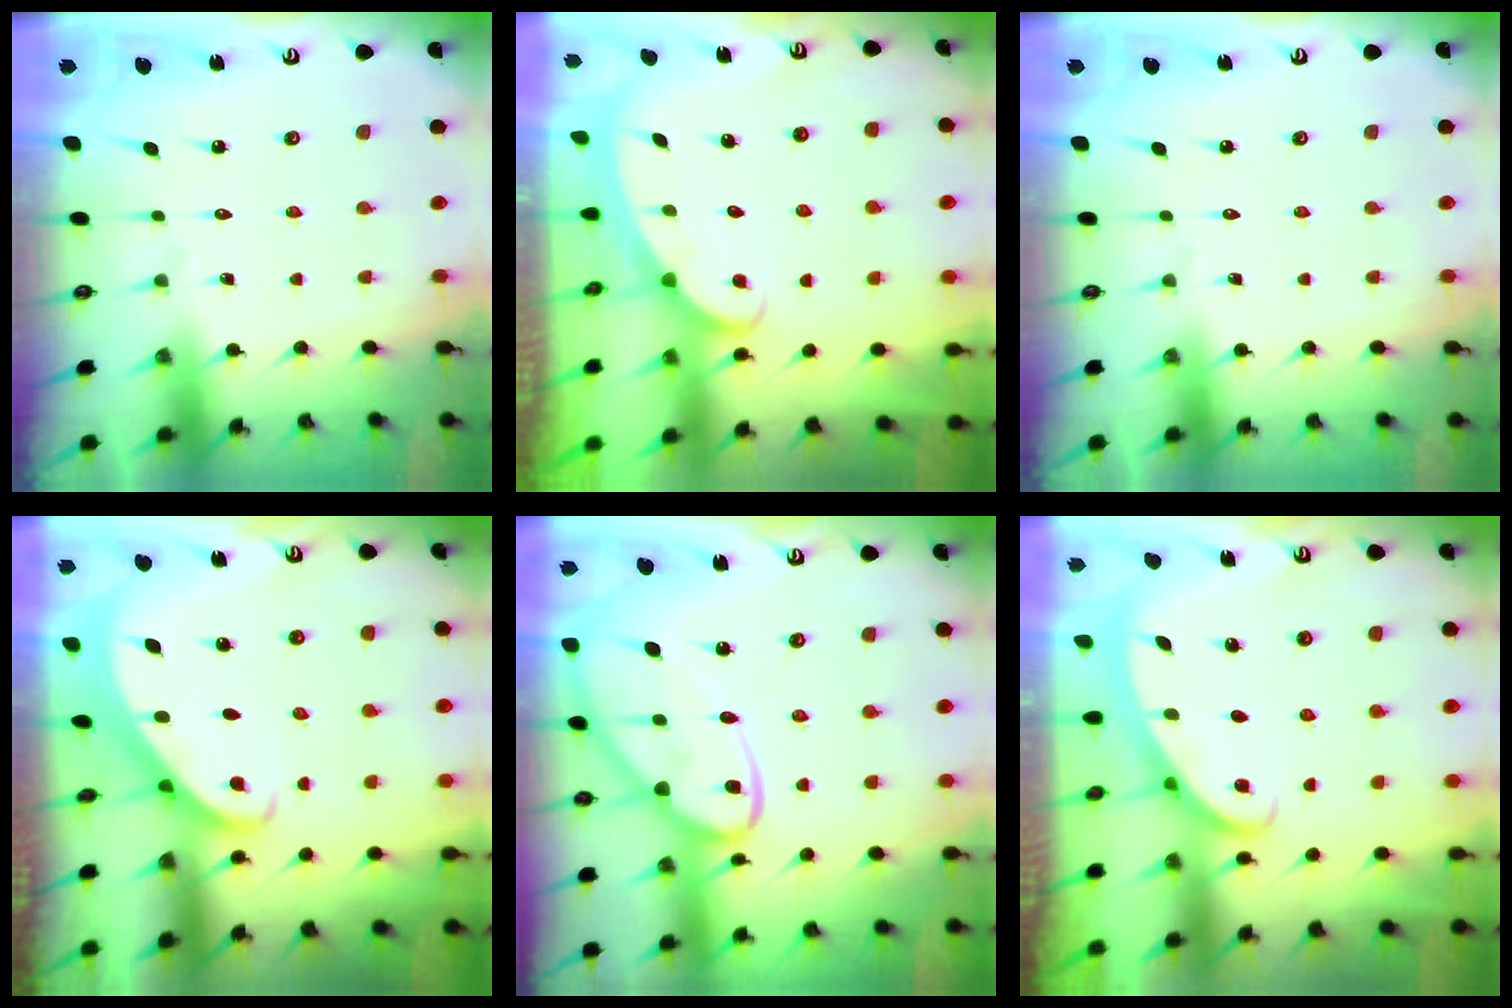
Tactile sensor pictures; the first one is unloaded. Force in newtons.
{"total": 2.4, "press": 2.4, "slide": 0.3}
{"total": 0.0}
{"total": 2.7, "press": 2.6, "slide": 0.3}
{"total": 15.3, "press": 15.2, "slide": 1.2}
{"total": 2.8, "press": 2.7, "slide": 0.4}